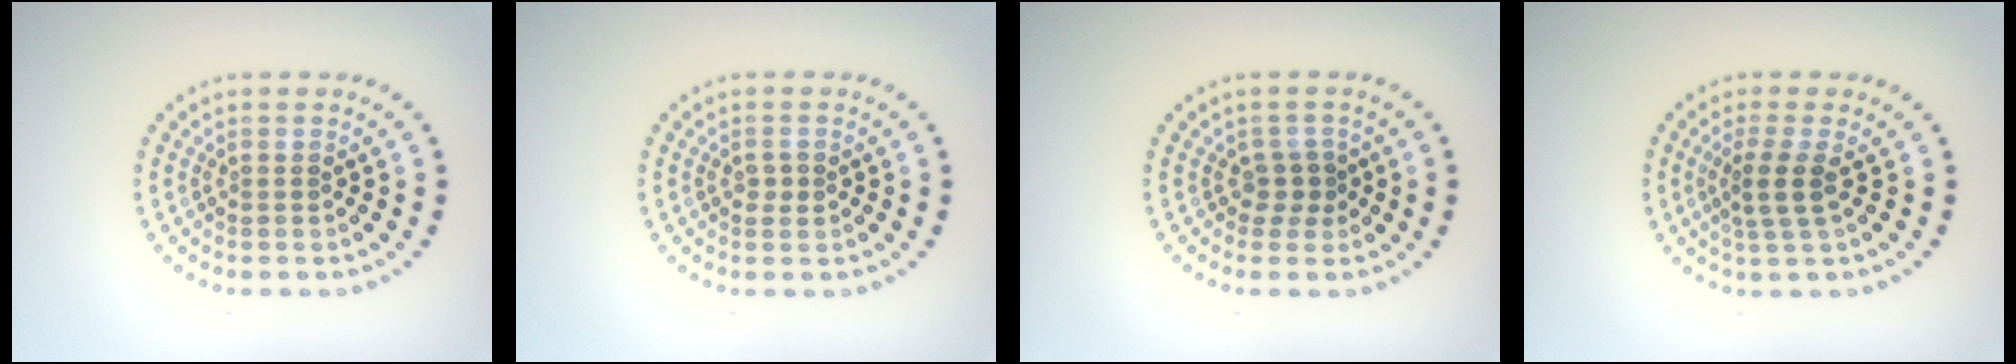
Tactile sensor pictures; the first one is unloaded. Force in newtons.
{"total": 1.0, "press": 1.0, "slide": 0.2}
{"total": 1.8, "press": 1.4, "slide": 1.1}
{"total": 2.5, "press": 2.0, "slide": 1.4}